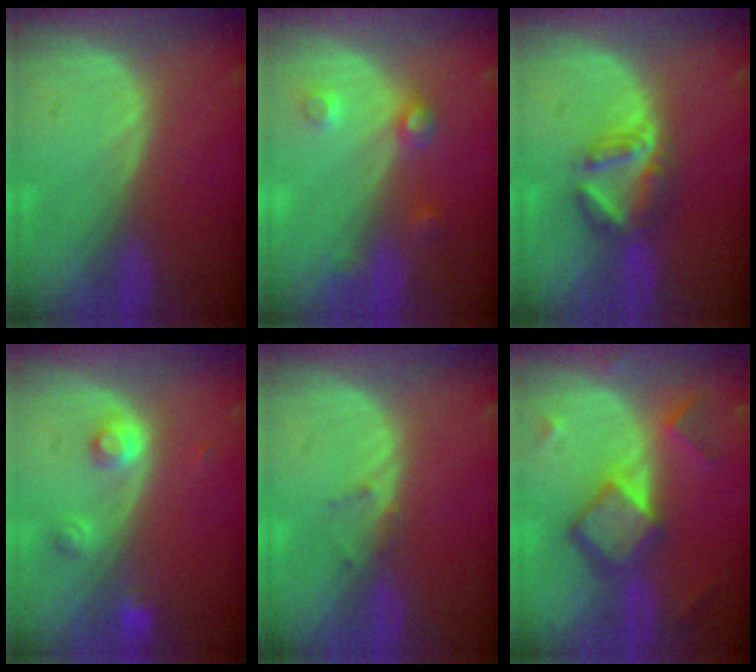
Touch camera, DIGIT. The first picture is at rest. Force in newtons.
{"total": 3.6, "press": 3.4, "slide": 1.3}
{"total": 5.9, "press": 5.4, "slide": 2.3}
{"total": 3.3, "press": 3.2, "slide": 1.0}
{"total": 1.1, "press": 0.8, "slide": 0.7}
{"total": 7.7, "press": 7.7, "slide": 0.5}